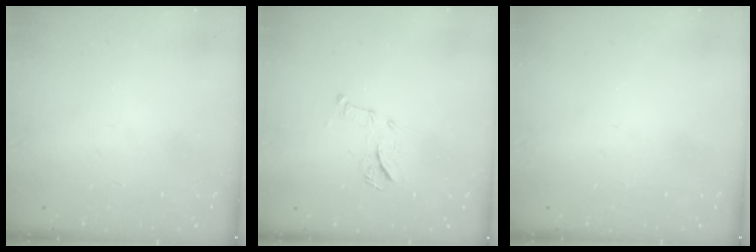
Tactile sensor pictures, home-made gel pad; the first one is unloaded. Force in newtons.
{"total": 9.0, "press": 9.0, "slide": 0.2}
{"total": 0.0}